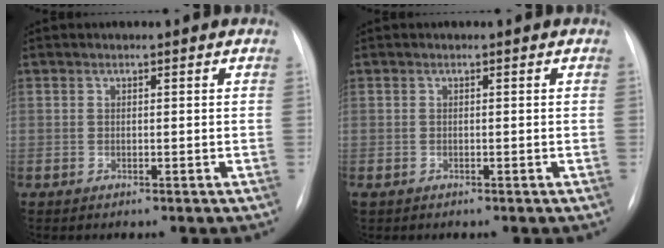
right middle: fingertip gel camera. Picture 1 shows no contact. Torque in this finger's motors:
{"motor_torque": [0.92, -1.22, 0.25, 0.21]}